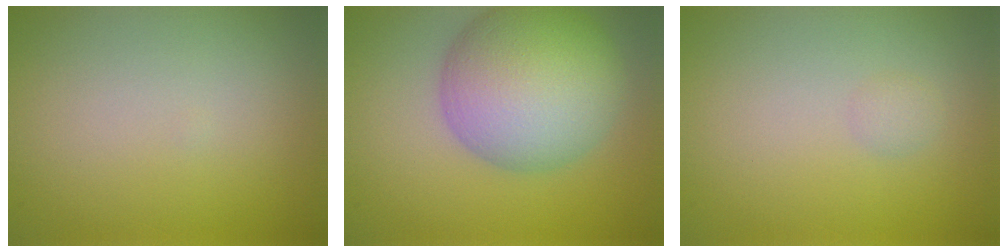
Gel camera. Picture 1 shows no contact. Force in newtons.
{"total": 10.2, "press": 10.2, "slide": 0.4}
{"total": 0.8, "press": 0.8, "slide": 0.1}